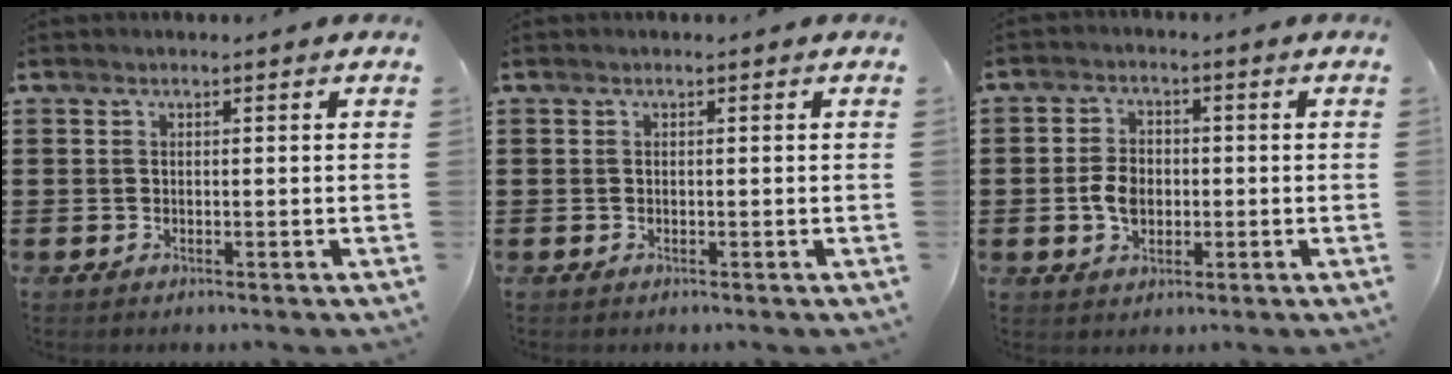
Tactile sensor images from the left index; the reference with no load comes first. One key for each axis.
{"total": 0.0}
{"total": 4.6, "fx": -0.6, "fy": 3.2, "fz": 3.3, "tx": -0.072, "ty": 0.005, "tz": -0.014}